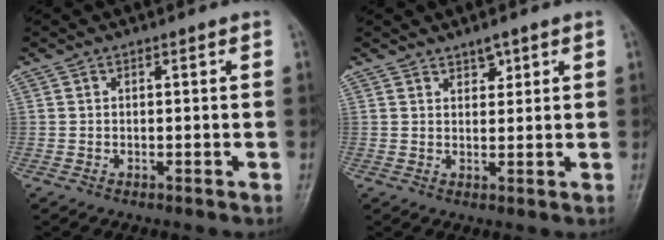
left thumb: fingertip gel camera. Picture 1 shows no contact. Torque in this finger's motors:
{"motor_torque": [-0.15, -0.05, -0.17, -0.15, 0.01]}